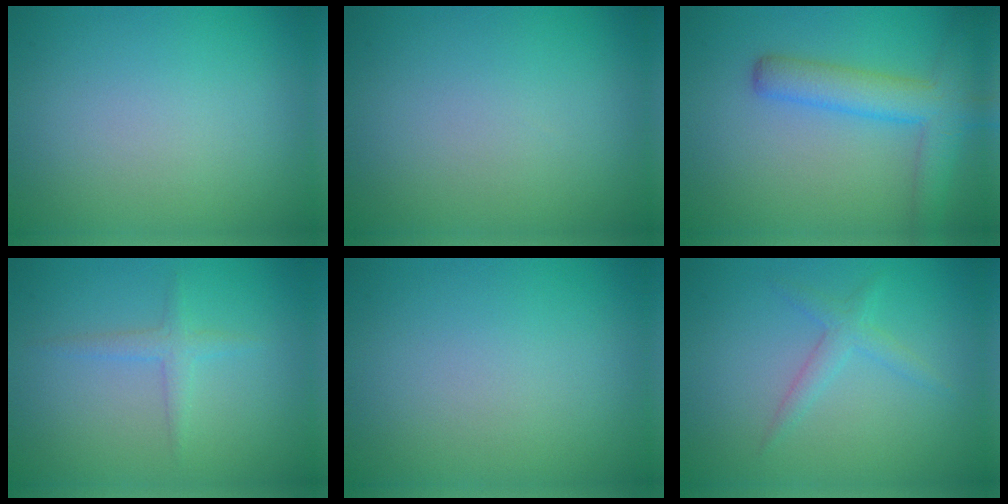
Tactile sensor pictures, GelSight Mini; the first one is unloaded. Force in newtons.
{"total": 0.0}
{"total": 4.8, "press": 4.8, "slide": 0.1}
{"total": 1.5, "press": 1.5, "slide": 0.1}
{"total": 0.0}
{"total": 1.7, "press": 1.7, "slide": 0.1}